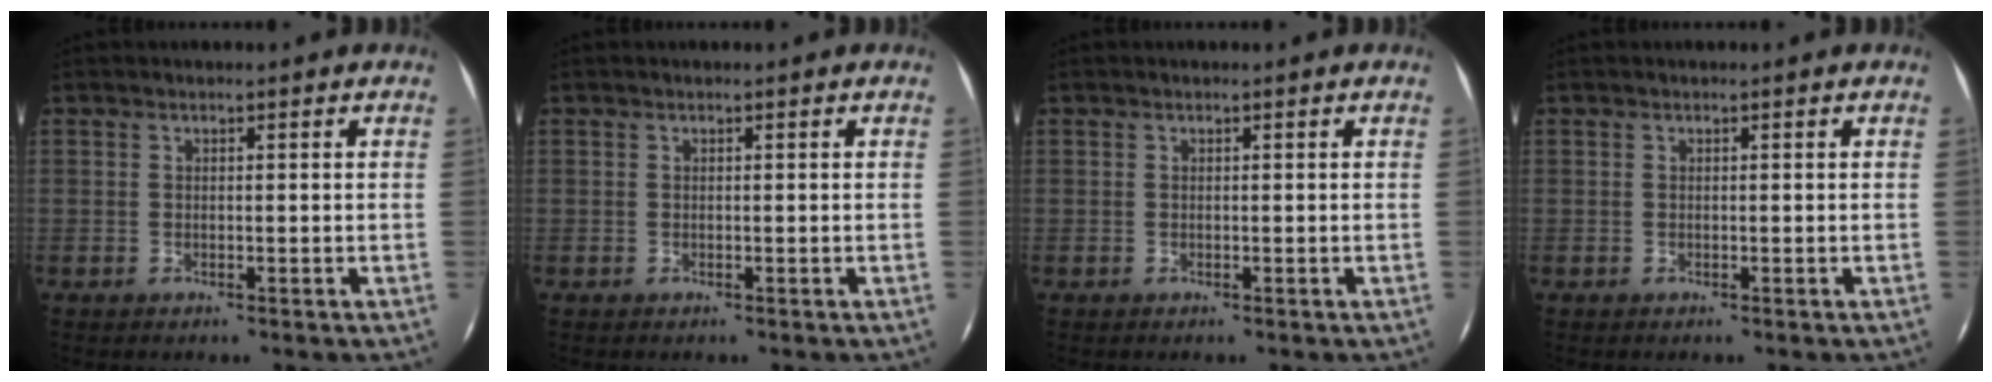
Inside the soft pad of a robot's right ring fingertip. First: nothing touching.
{"total": 0.0}
{"total": 0.0}
{"total": 0.0}